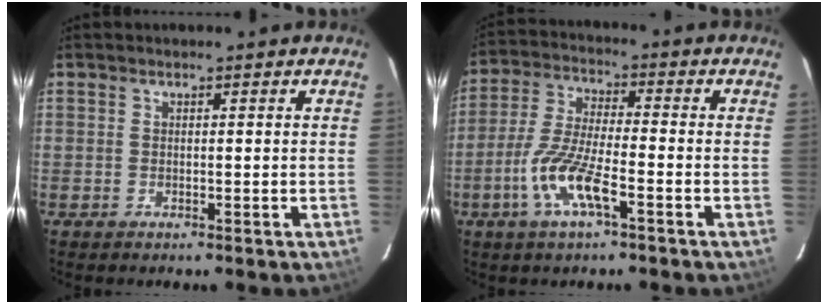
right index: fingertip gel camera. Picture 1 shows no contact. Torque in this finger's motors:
{"motor_torque": [1.11, -1.03, 0.70, 0.16]}